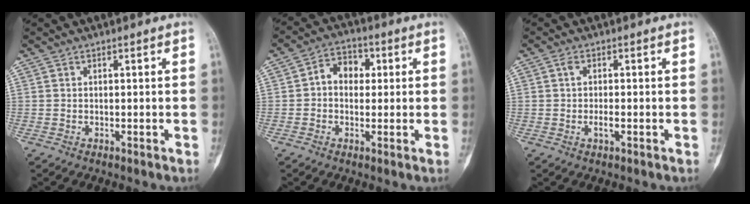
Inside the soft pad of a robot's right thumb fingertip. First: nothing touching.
{"total": 6.5, "force": [0.7, 5.0, 4.2], "torque": [-0.040, 0.017, 0.003]}
{"total": 2.4, "force": [-0.5, 0.9, 2.1], "torque": [-0.045, 0.006, -0.009]}